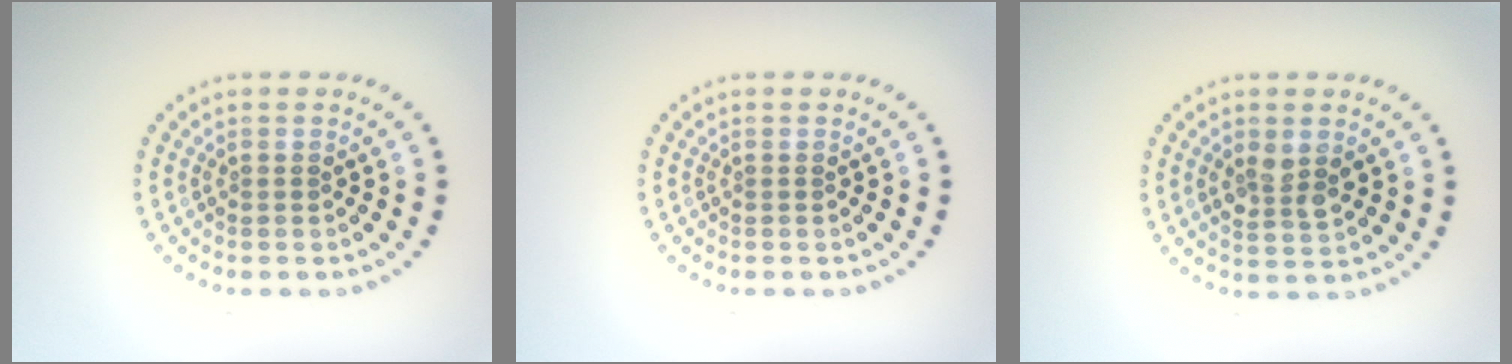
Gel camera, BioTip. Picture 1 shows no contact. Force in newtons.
{"total": 0.0}
{"total": 2.8, "press": 2.7, "slide": 0.5}